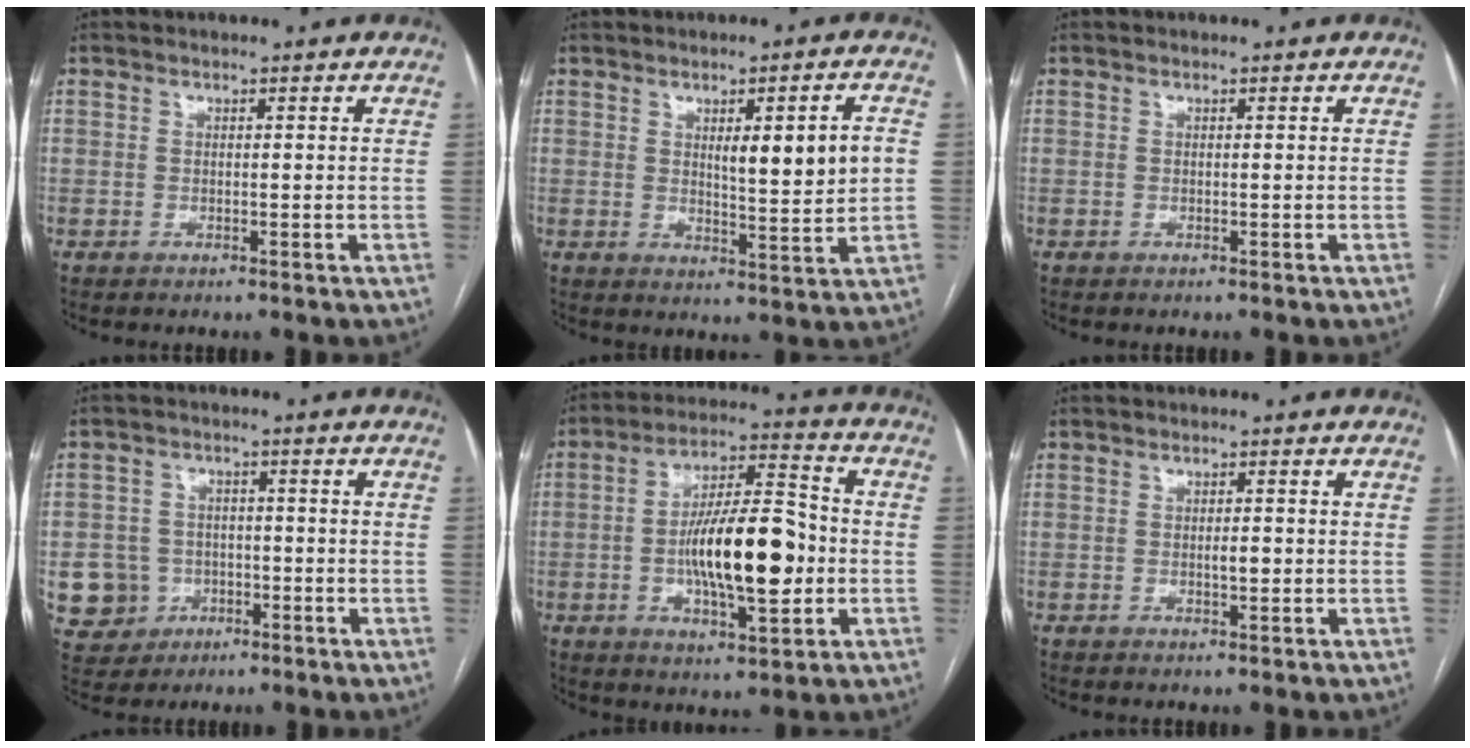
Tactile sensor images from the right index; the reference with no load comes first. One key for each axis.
{"total": 7.9, "fx": 1.4, "fy": 0.9, "fz": 7.7, "tx": -0.114, "ty": -0.004, "tz": 0.023}
{"total": 0.0}
{"total": 6.4, "fx": -1.6, "fy": 6.2, "fz": 0.8, "tx": -0.014, "ty": 0.010, "tz": -0.020}
{"total": 15.1, "fx": -2.0, "fy": 4.1, "fz": 14.4, "tx": -0.252, "ty": 0.013, "tz": -0.032}
{"total": 1.2, "fx": -0.1, "fy": 0.3, "fz": 1.1, "tx": -0.018, "ty": 0.000, "tz": -0.001}